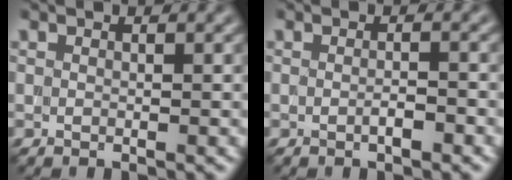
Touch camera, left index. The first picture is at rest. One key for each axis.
{"total": 1.2, "fx": -0.4, "fy": 0.3, "fz": 1.1, "tx": -0.017, "ty": 0.002, "tz": -0.010}